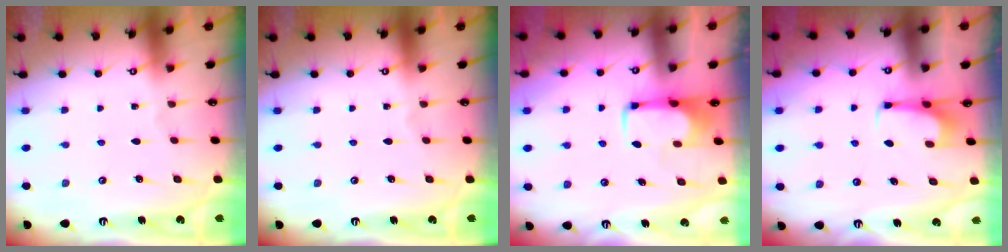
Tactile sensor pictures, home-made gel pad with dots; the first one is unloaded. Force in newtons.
{"total": 0.0}
{"total": 1.7, "press": 1.7, "slide": 0.5}
{"total": 2.1, "press": 2.1, "slide": 0.1}